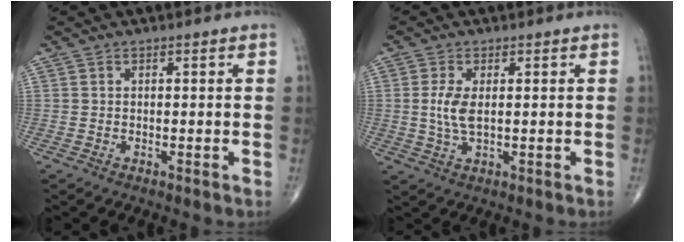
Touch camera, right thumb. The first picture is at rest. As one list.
[{"total": 4.5, "force": [0.4, 2.0, 4.1], "torque": [-0.095, -0.006, 0.010]}]